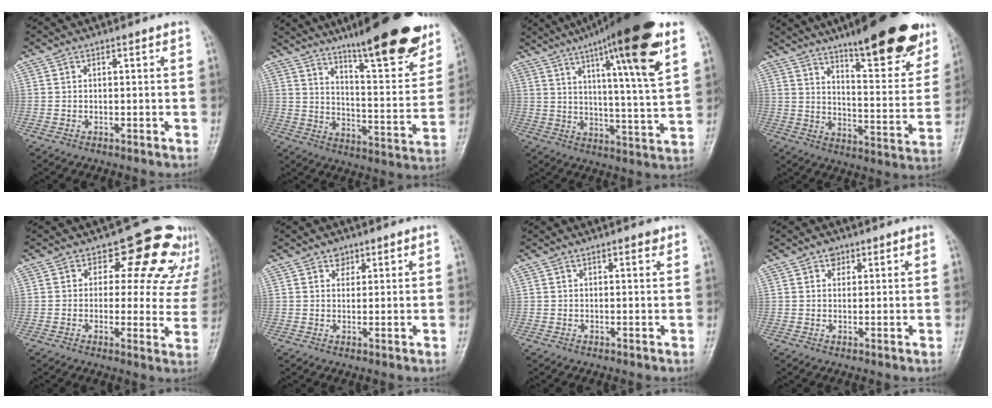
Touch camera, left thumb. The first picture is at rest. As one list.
[{"total": 23.0, "force": [16.2, 4.7, 15.6], "torque": [-0.190, -0.073, 0.238]}, {"total": 22.6, "force": [12.2, 2.8, 18.8], "torque": [-0.274, -0.035, 0.183]}, {"total": 23.4, "force": [16.2, 5.9, 15.8], "torque": [-0.178, -0.075, 0.229]}, {"total": 13.6, "force": [8.9, 8.2, 6.3], "torque": [-0.010, -0.032, 0.077]}, {"total": 2.0, "force": [1.2, 1.5, 0.4], "torque": [0.010, -0.005, 0.013]}, {"total": 0.6, "force": [0.5, 0.2, 0.3], "torque": [-0.001, -0.002, 0.004]}, {"total": 1.8, "force": [1.0, 1.5, 0.5], "torque": [0.008, -0.003, 0.009]}]